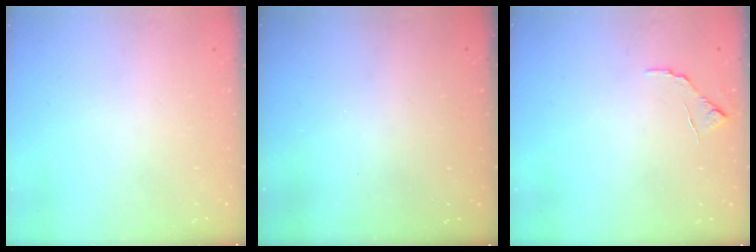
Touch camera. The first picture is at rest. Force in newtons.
{"total": 2.9, "press": 2.8, "slide": 1.0}
{"total": 5.9, "press": 5.8, "slide": 0.6}